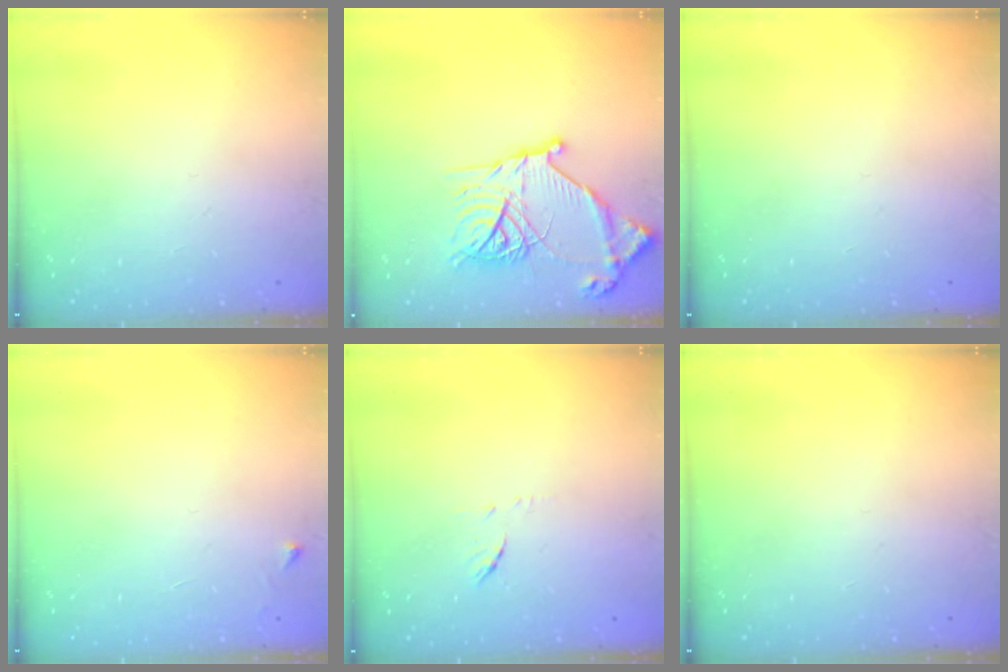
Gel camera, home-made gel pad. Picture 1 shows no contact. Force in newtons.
{"total": 18.8, "press": 18.7, "slide": 2.0}
{"total": 0.0}
{"total": 2.6, "press": 2.6, "slide": 0.3}
{"total": 6.1, "press": 6.1, "slide": 0.3}
{"total": 0.0}